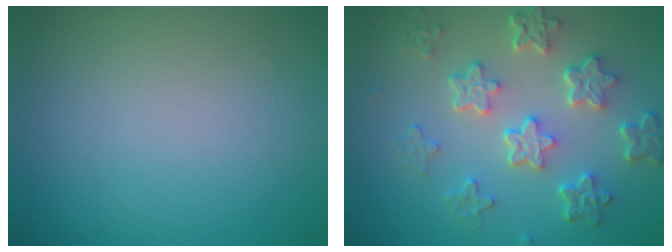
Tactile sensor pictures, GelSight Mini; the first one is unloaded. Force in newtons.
{"total": 5.7, "press": 4.3, "slide": 3.7}